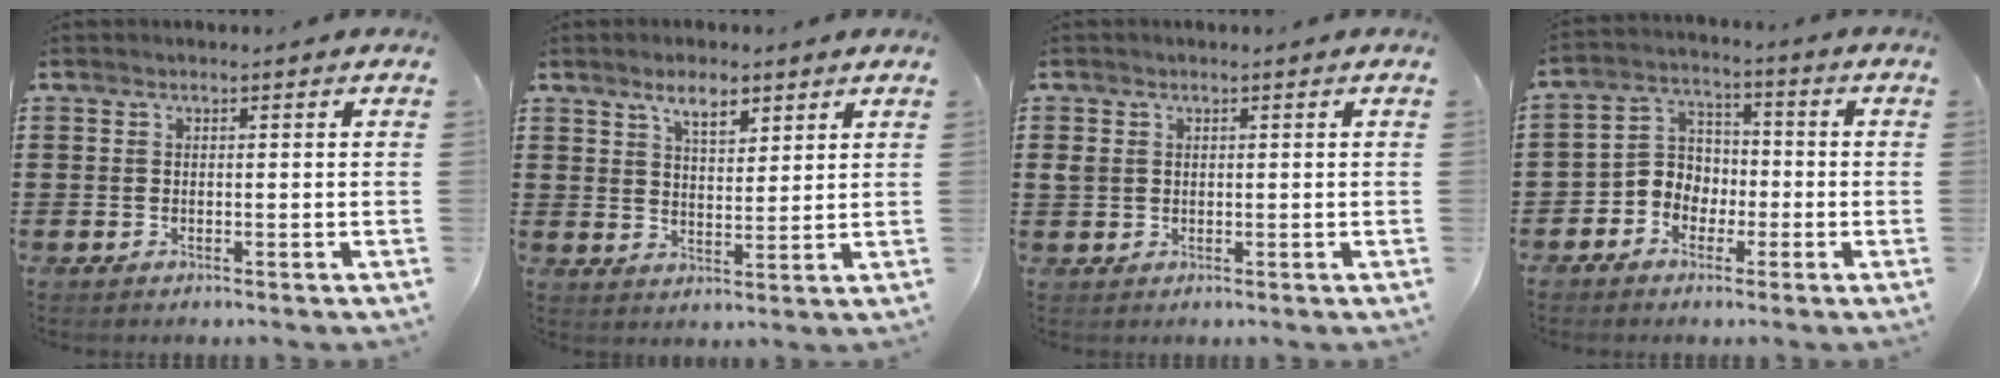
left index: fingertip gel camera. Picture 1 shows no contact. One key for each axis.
{"total": 5.2, "fx": 3.6, "fy": 2.2, "fz": 3.1, "tx": -0.055, "ty": 0.003, "tz": 0.061}
{"total": 1.4, "fx": 0.2, "fy": 1.2, "fz": 0.7, "tx": -0.017, "ty": 0.007, "tz": 0.003}
{"total": 5.3, "fx": -2.2, "fy": 4.6, "fz": 1.3, "tx": -0.047, "ty": 0.008, "tz": -0.049}